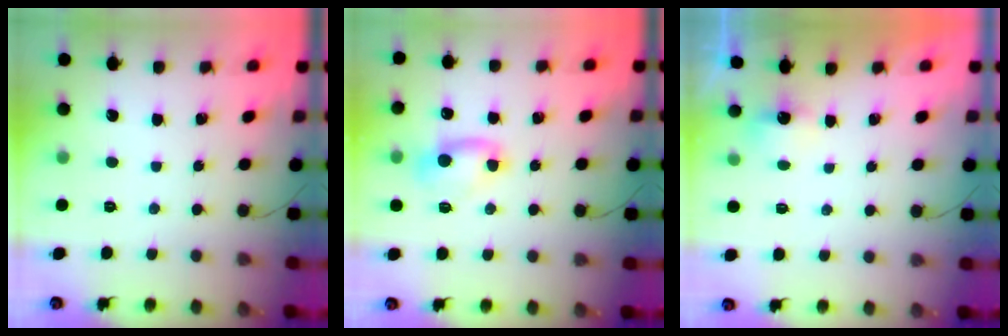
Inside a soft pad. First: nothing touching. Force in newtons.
{"total": 5.9, "press": 5.7, "slide": 1.4}
{"total": 1.8, "press": 1.6, "slide": 0.8}